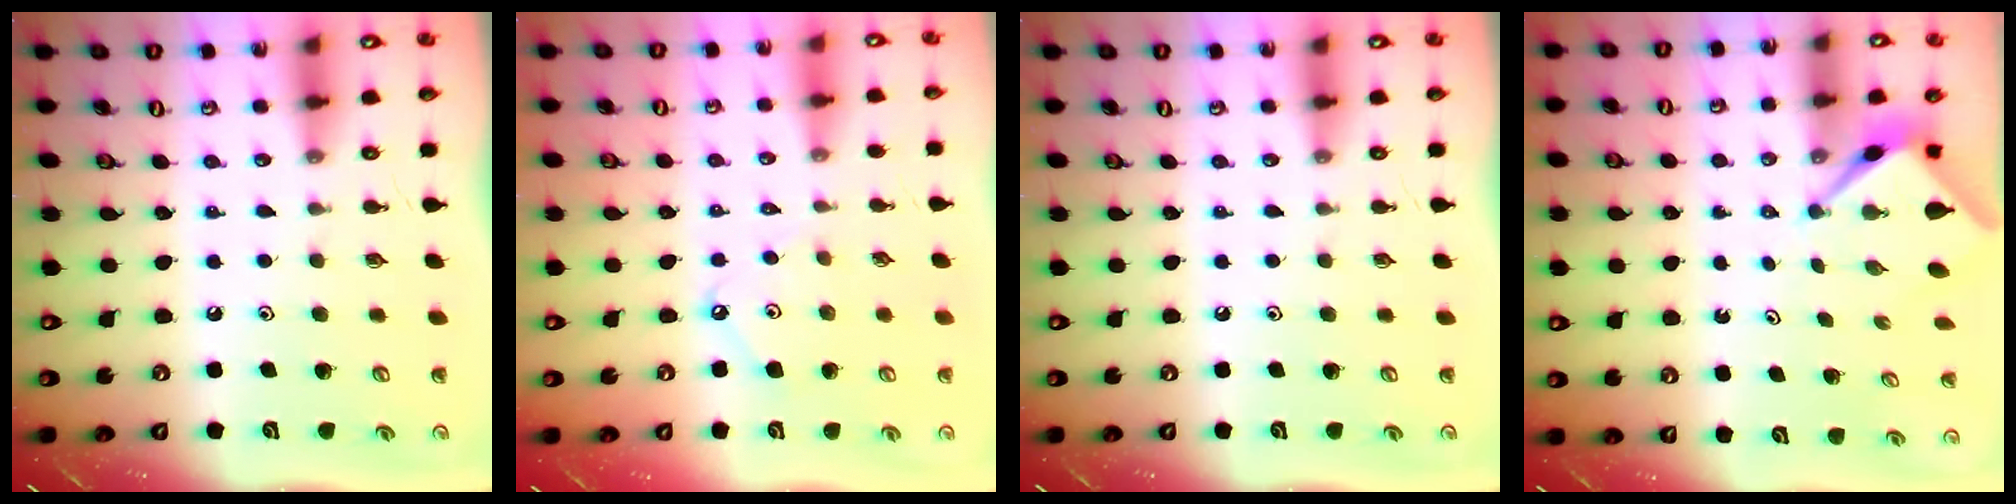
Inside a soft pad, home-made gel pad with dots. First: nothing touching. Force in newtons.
{"total": 3.7, "press": 3.7, "slide": 0.5}
{"total": 0.0}
{"total": 2.6, "press": 2.6, "slide": 0.1}